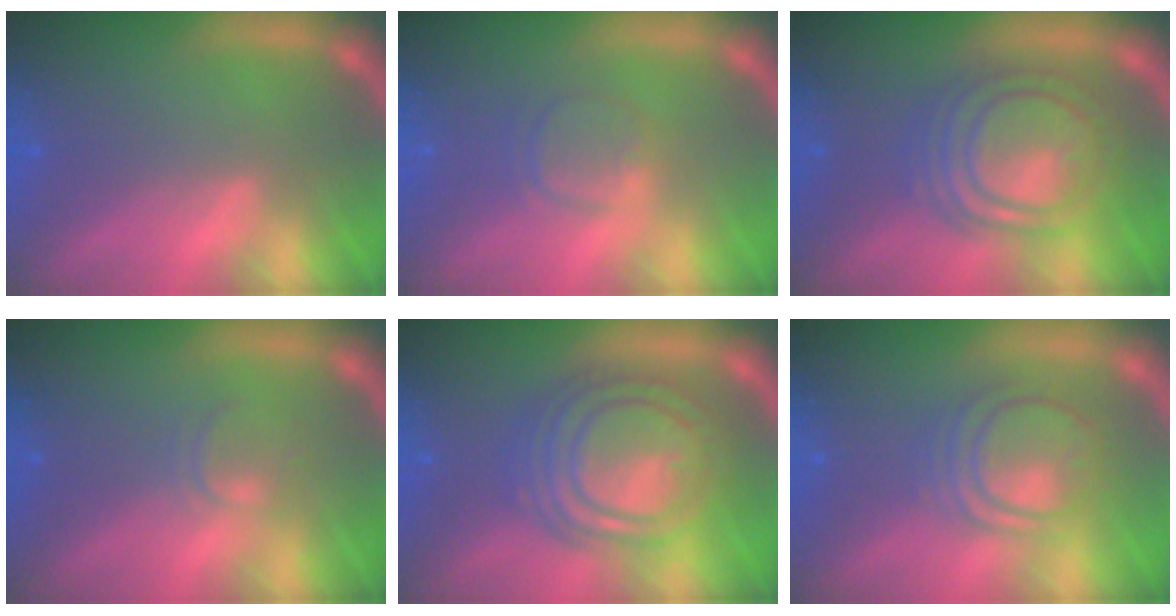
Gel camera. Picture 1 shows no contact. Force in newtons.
{"total": 2.4}
{"total": 8.6}
{"total": 1.4}
{"total": 10.0}
{"total": 5.6}